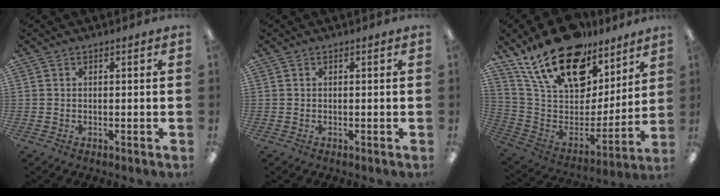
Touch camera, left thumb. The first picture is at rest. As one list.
[{"total": 0.0}, {"total": 22.3, "force": [16.0, 10.9, 11.1], "torque": [-0.201, -0.105, 0.287]}]